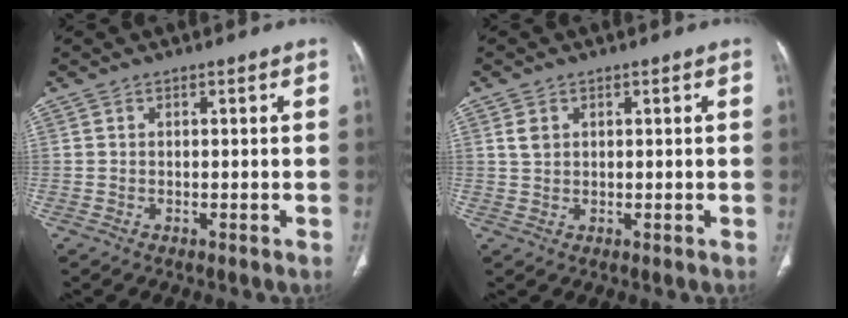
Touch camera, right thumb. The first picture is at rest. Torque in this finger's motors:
{"motor_torque": [-0.14, 0.02, 0.37, -0.26, 0.01]}